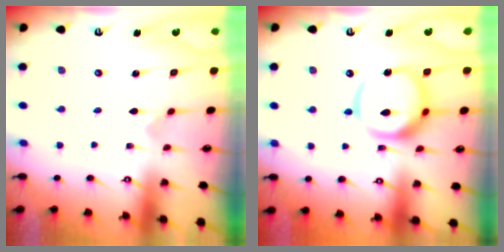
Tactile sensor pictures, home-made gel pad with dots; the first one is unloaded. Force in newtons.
{"total": 16.1, "press": 16.0, "slide": 1.9}